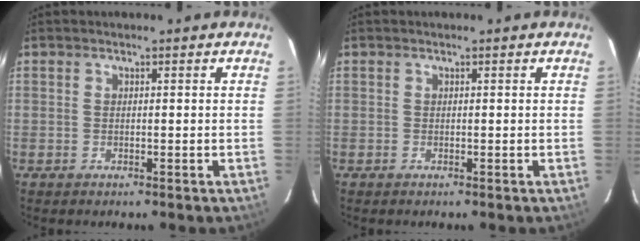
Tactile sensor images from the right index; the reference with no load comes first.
{"total": 0.0}